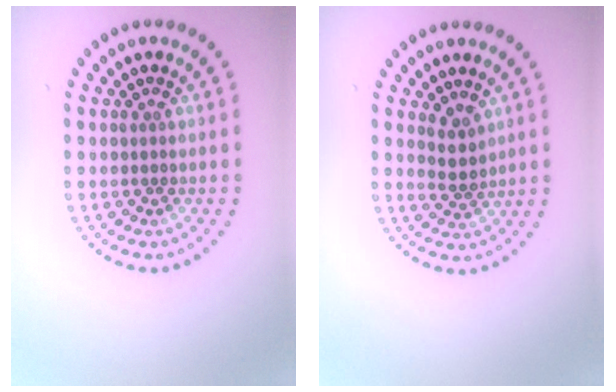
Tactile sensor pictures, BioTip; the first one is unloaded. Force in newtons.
{"total": 1.8, "press": 1.5, "slide": 1.1}